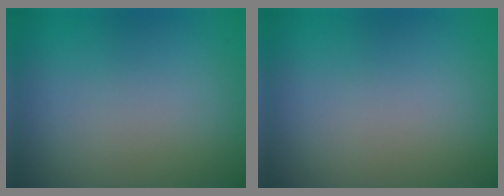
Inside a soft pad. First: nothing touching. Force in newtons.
{"total": 0.0}